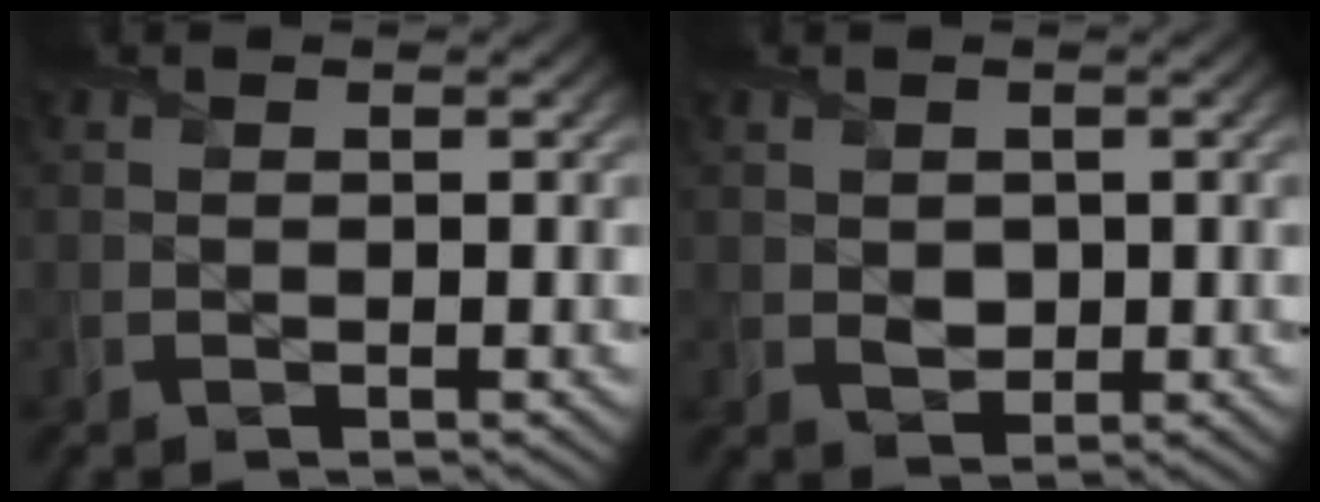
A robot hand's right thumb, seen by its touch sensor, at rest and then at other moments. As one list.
[{"total": 1.8, "force": [0.4, 1.4, 1.1], "torque": [-0.028, -0.005, 0.013]}]